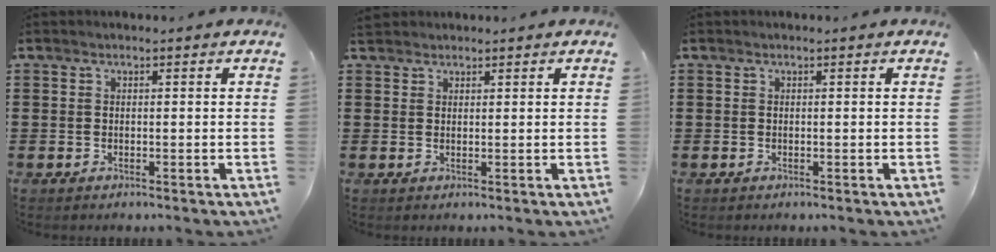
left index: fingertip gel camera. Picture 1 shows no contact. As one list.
[{"total": 1.3, "force": [1.2, 0.5, 0.2], "torque": [-0.007, 0.003, 0.024]}, {"total": 0.0}]